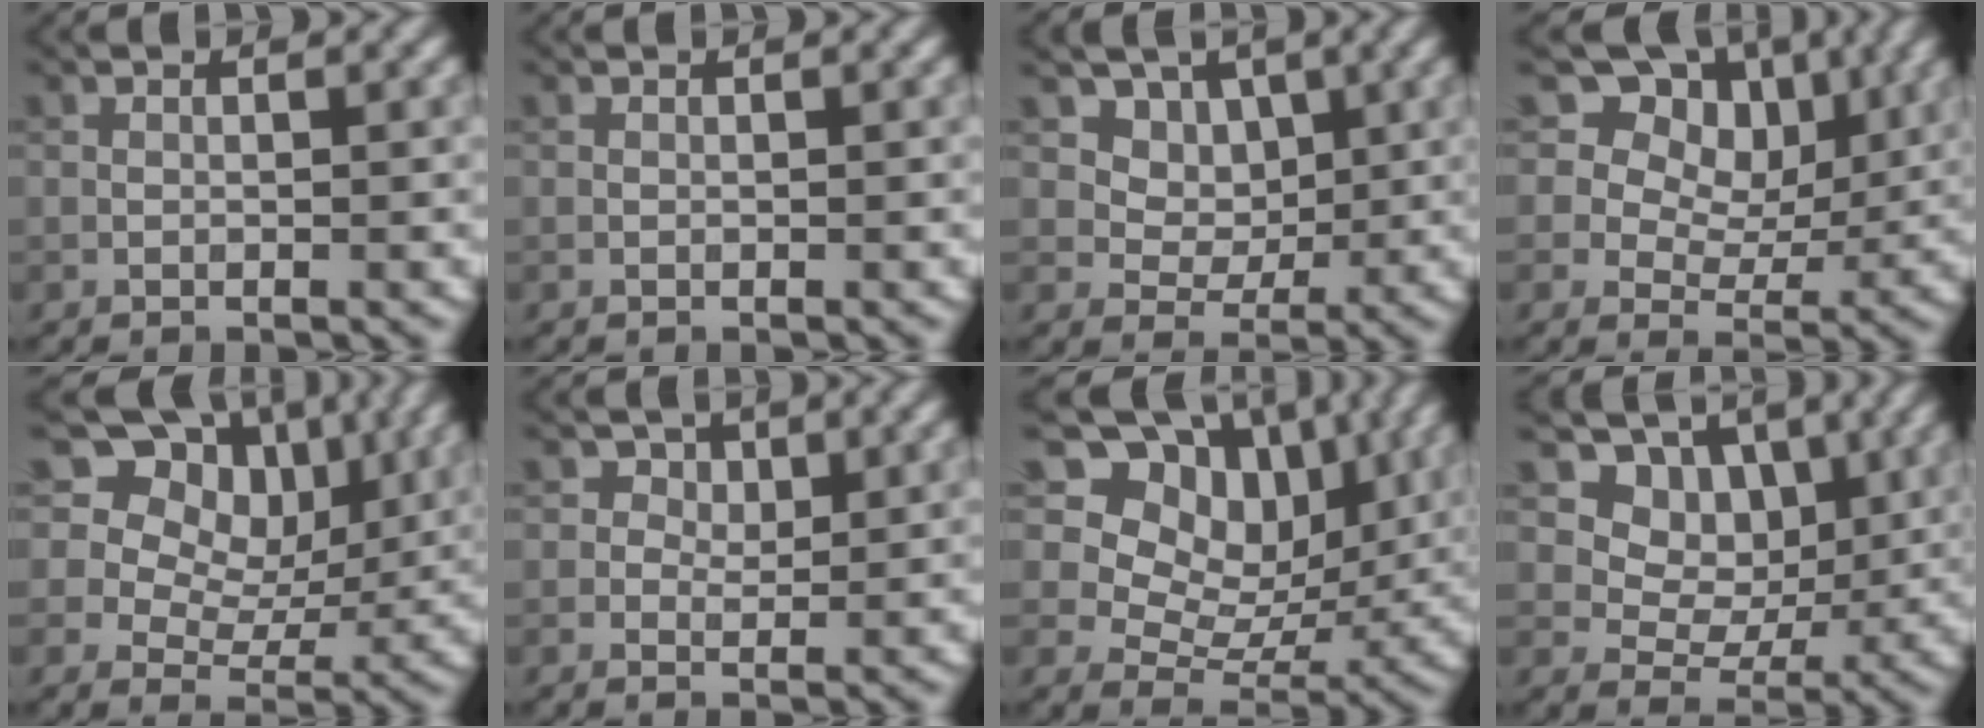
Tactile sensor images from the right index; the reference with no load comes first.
{"total": 0.0}
{"total": 7.9, "force": [4.0, 5.9, 3.4], "torque": [-0.060, -0.011, 0.069]}
{"total": 9.0, "force": [5.0, 5.9, 4.4], "torque": [-0.073, 0.004, 0.070]}
{"total": 10.1, "force": [6.1, 6.5, 4.8], "torque": [-0.084, 0.010, 0.081]}
{"total": 2.1, "force": [1.1, 1.5, 0.9], "torque": [-0.013, -0.007, 0.016]}
{"total": 11.8, "force": [6.1, 8.0, 6.2], "torque": [-0.110, 0.008, 0.100]}
{"total": 7.7, "force": [3.4, 5.8, 3.8], "torque": [-0.061, -0.014, 0.045]}